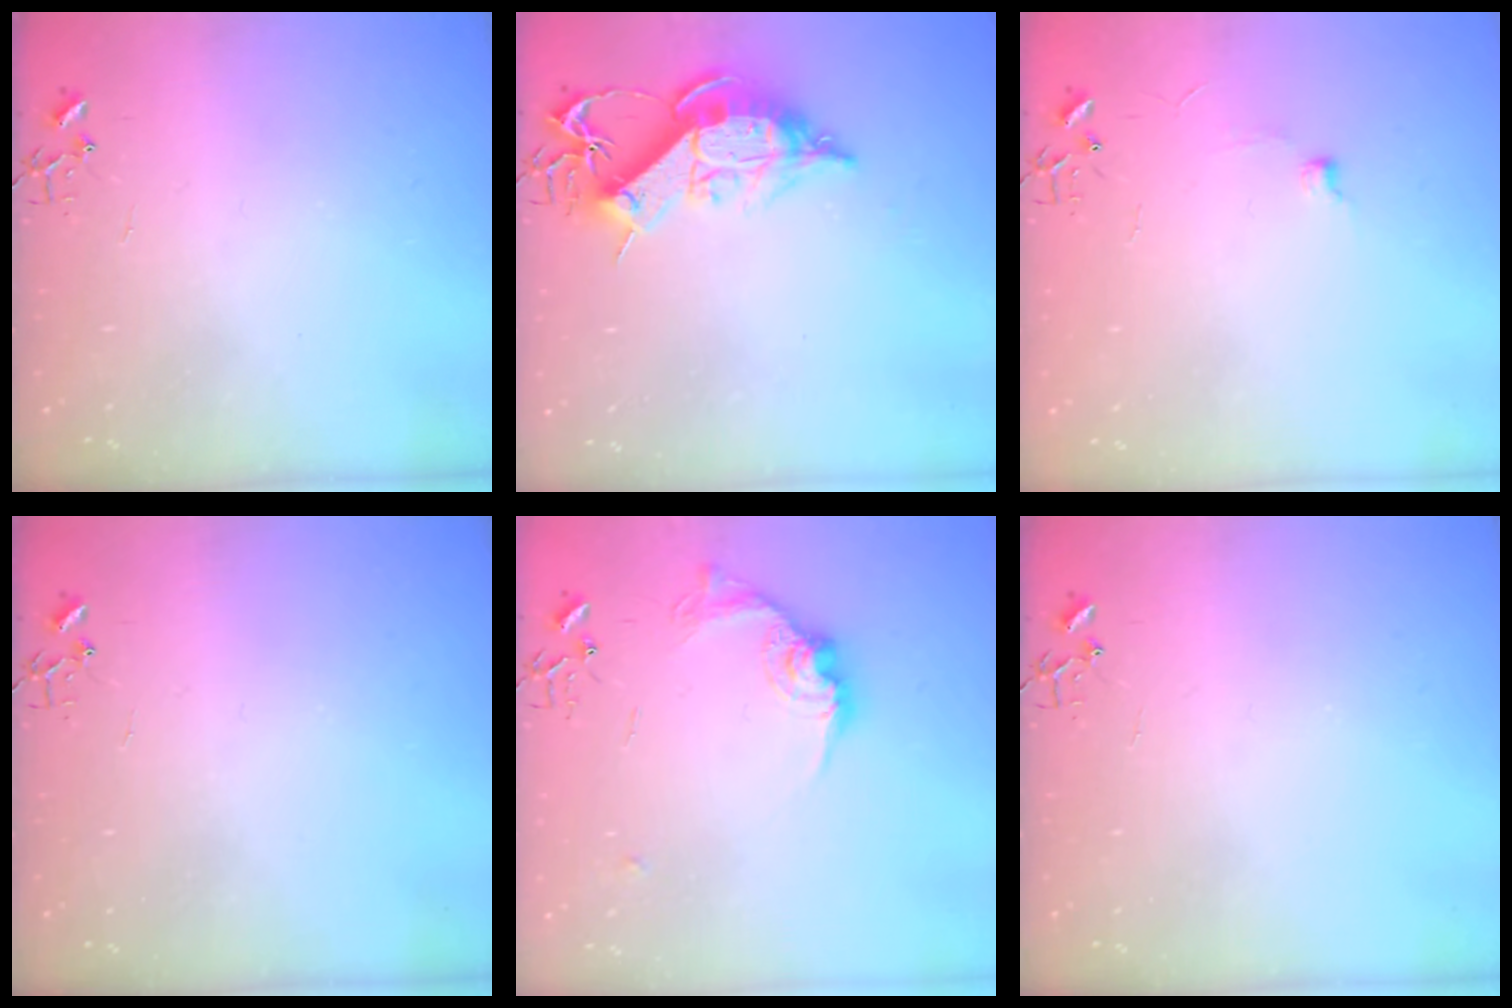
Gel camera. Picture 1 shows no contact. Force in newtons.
{"total": 14.4, "press": 14.4, "slide": 1.2}
{"total": 5.6, "press": 5.6, "slide": 0.7}
{"total": 0.0}
{"total": 13.4, "press": 13.3, "slide": 0.8}
{"total": 0.0}